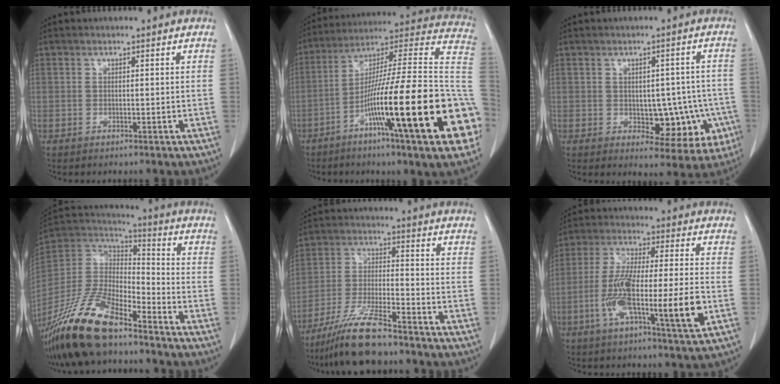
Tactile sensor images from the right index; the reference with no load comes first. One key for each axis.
{"total": 30.3, "fx": -9.7, "fy": 1.4, "fz": 28.7, "tx": -0.344, "ty": -0.013, "tz": -0.170}
{"total": 9.5, "fx": -2.0, "fy": 5.4, "fz": 7.6, "tx": -0.072, "ty": 0.018, "tz": -0.011}
{"total": 19.2, "fx": -14.0, "fy": 5.6, "fz": 11.9, "tx": -0.264, "ty": -0.018, "tz": -0.266}
{"total": 10.5, "fx": -8.5, "fy": 1.1, "fz": 5.9, "tx": -0.118, "ty": -0.024, "tz": -0.160}
{"total": 16.0, "fx": -4.1, "fy": 1.6, "fz": 15.3, "tx": -0.278, "ty": -0.008, "tz": -0.072}